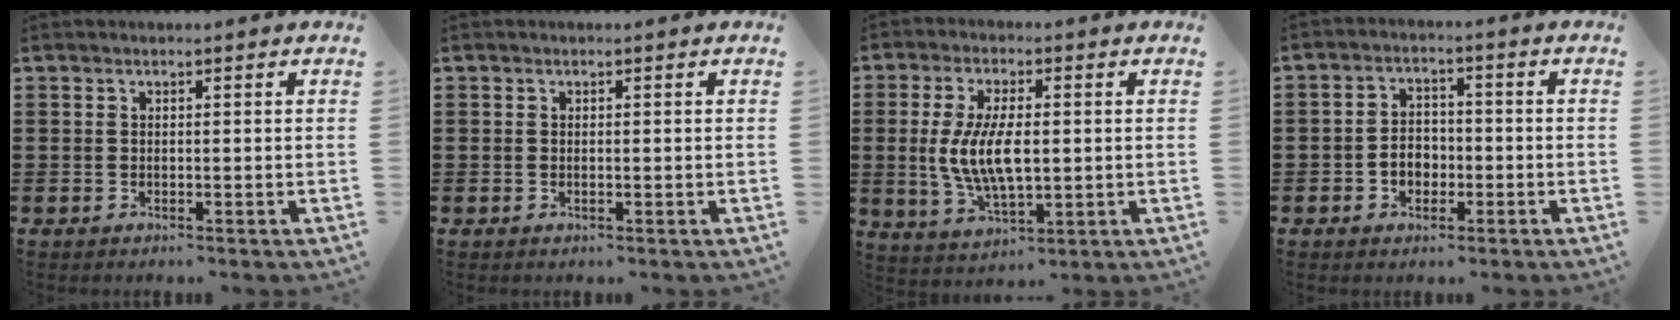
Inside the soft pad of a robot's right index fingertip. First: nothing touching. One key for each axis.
{"total": 0.0}
{"total": 8.6, "fx": 0.1, "fy": 3.7, "fz": 7.7, "tx": -0.170, "ty": -0.001, "tz": -0.004}
{"total": 3.8, "fx": -1.3, "fy": 2.8, "fz": 2.1, "tx": -0.037, "ty": 0.003, "tz": -0.028}